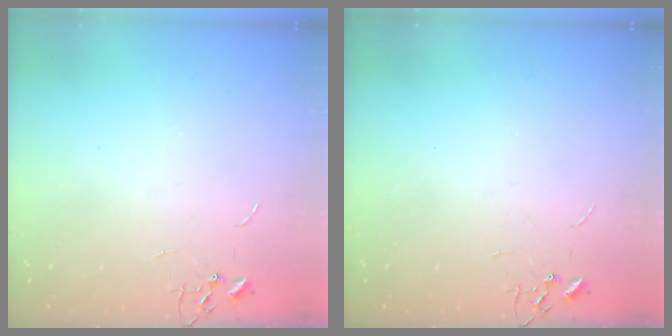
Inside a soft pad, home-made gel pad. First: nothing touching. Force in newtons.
{"total": 0.0}